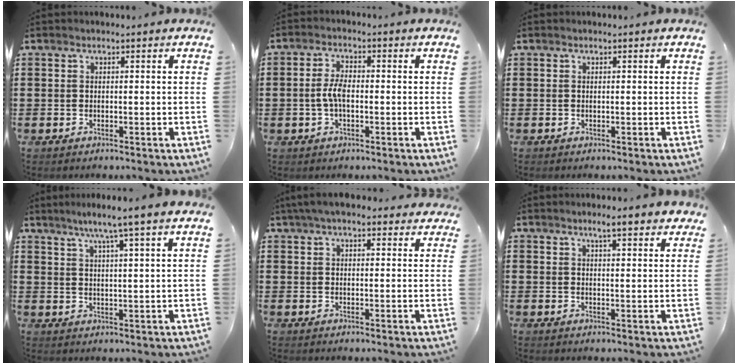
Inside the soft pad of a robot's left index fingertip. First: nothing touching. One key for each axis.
{"total": 4.2, "fx": -0.6, "fy": 1.9, "fz": 3.8, "tx": -0.084, "ty": 0.002, "tz": -0.015}
{"total": 0.0}
{"total": 5.6, "fx": 4.4, "fy": -1.1, "fz": 3.3, "tx": -0.078, "ty": -0.013, "tz": 0.073}
{"total": 4.9, "fx": 4.2, "fy": 1.2, "fz": 2.3, "tx": -0.056, "ty": -0.001, "tz": 0.077}
{"total": 3.9, "fx": 3.2, "fy": 0.2, "fz": 2.2, "tx": -0.050, "ty": 0.000, "tz": 0.056}